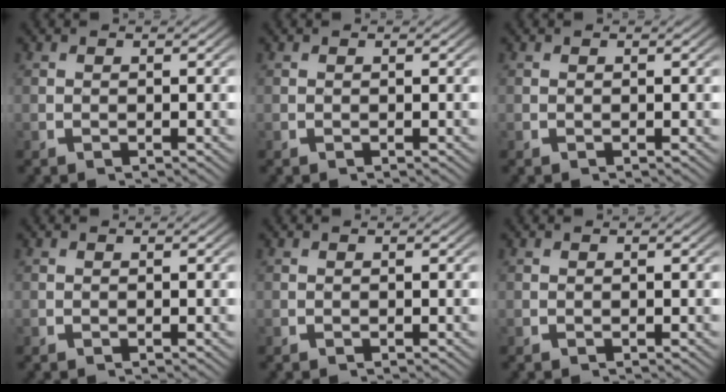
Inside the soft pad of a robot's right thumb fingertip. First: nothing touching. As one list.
[{"total": 0.0}, {"total": 0.0}, {"total": 0.0}, {"total": 0.0}, {"total": 0.0}]